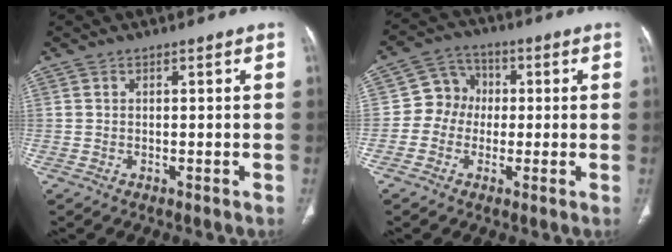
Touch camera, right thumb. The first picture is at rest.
{"total": 7.0, "force": [-0.4, 6.4, 2.8], "torque": [-0.014, 0.021, -0.022]}